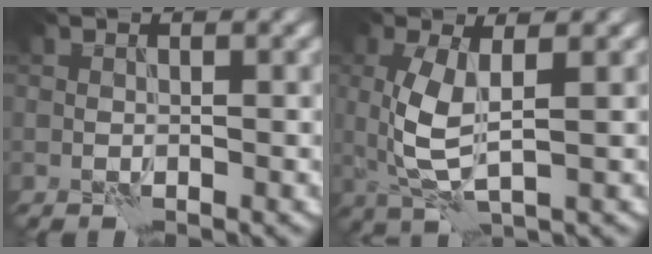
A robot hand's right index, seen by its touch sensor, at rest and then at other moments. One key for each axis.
{"total": 4.7, "fx": 0.4, "fy": 1.7, "fz": 4.3, "tx": -0.108, "ty": -0.004, "tz": 0.010}